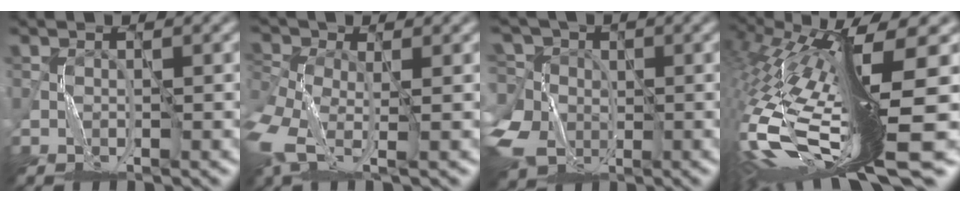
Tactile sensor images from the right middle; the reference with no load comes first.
{"total": 5.7, "force": [-1.8, 3.5, 4.1], "torque": [-0.104, -0.018, -0.045]}
{"total": 8.2, "force": [-1.1, 7.1, 4.0], "torque": [-0.111, -0.005, -0.040]}
{"total": 16.8, "force": [-1.2, 3.9, 16.3], "torque": [-0.336, -0.049, 0.012]}